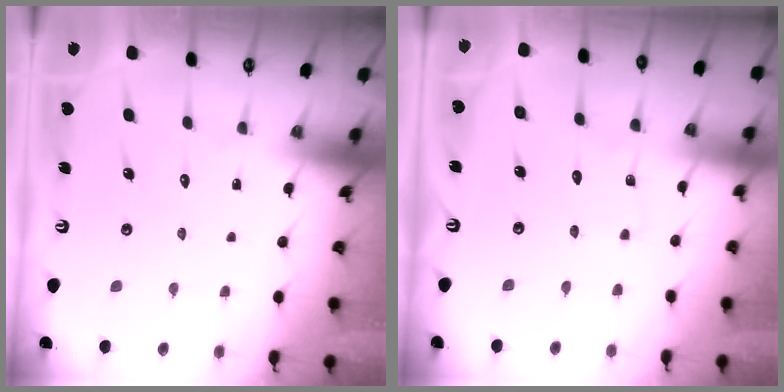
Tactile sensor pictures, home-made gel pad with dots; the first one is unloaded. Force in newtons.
{"total": 2.5, "press": 2.5, "slide": 0.3}